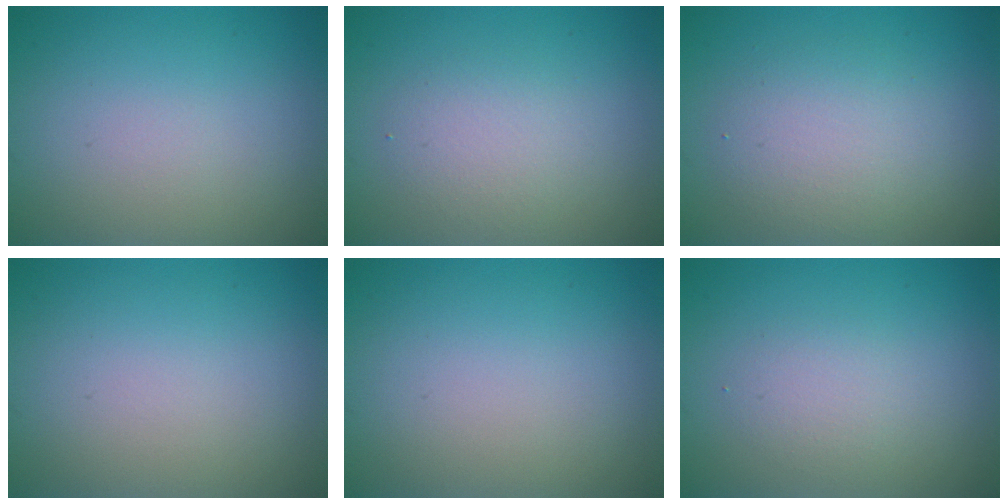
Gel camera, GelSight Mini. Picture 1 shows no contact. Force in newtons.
{"total": 2.5, "press": 2.5, "slide": 0.2}
{"total": 3.6, "press": 3.6, "slide": 0.3}
{"total": 0.0}
{"total": 0.0}
{"total": 1.7, "press": 1.7, "slide": 0.1}